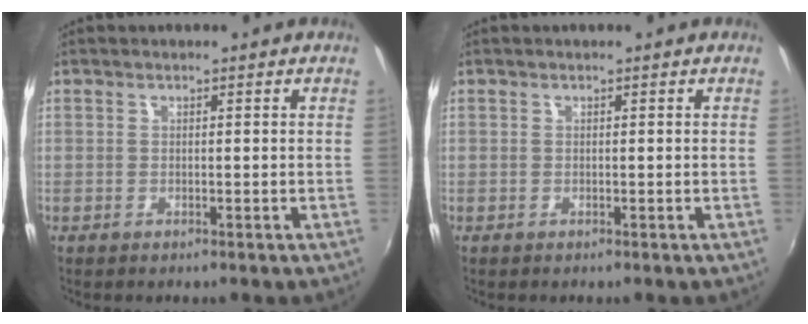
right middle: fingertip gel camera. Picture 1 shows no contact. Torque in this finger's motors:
{"motor_torque": [0.00, 0.00, 0.00, 0.00]}